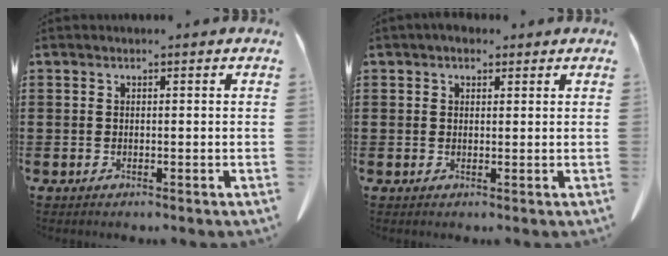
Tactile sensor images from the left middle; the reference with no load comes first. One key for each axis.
{"total": 2.2, "fx": 1.8, "fy": 1.2, "fz": 0.6, "tx": -0.009, "ty": 0.006, "tz": 0.031}